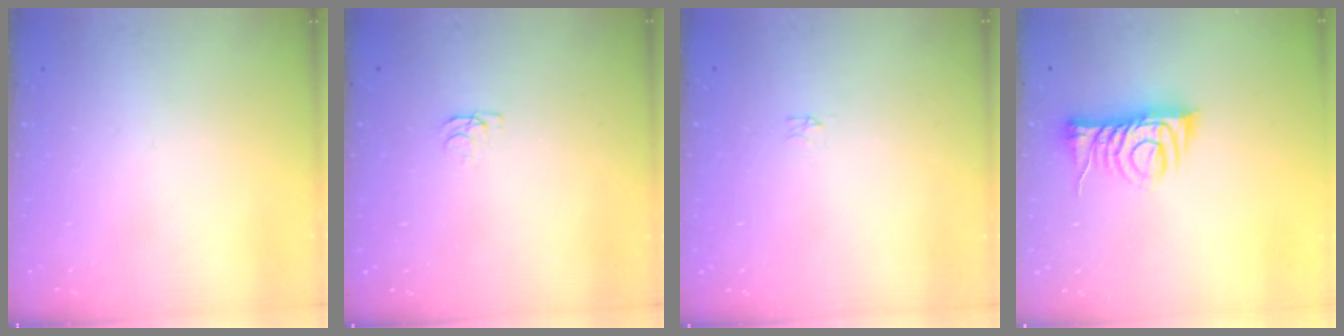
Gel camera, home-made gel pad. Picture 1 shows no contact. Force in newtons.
{"total": 1.2, "press": 1.1, "slide": 0.3}
{"total": 0.0}
{"total": 9.2, "press": 9.2, "slide": 0.6}